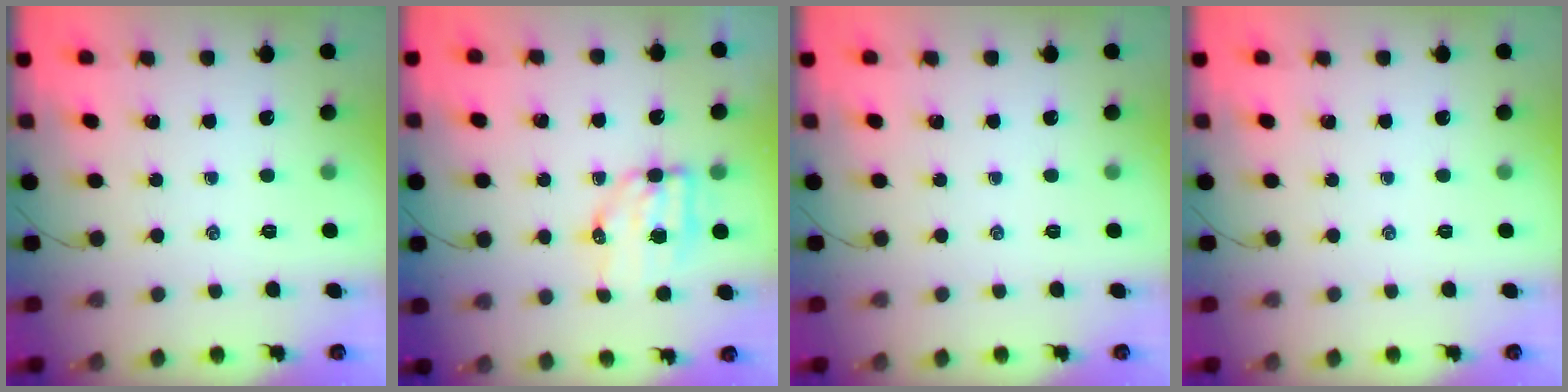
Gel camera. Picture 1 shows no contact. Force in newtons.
{"total": 6.9, "press": 6.8, "slide": 1.2}
{"total": 0.0}
{"total": 0.0}